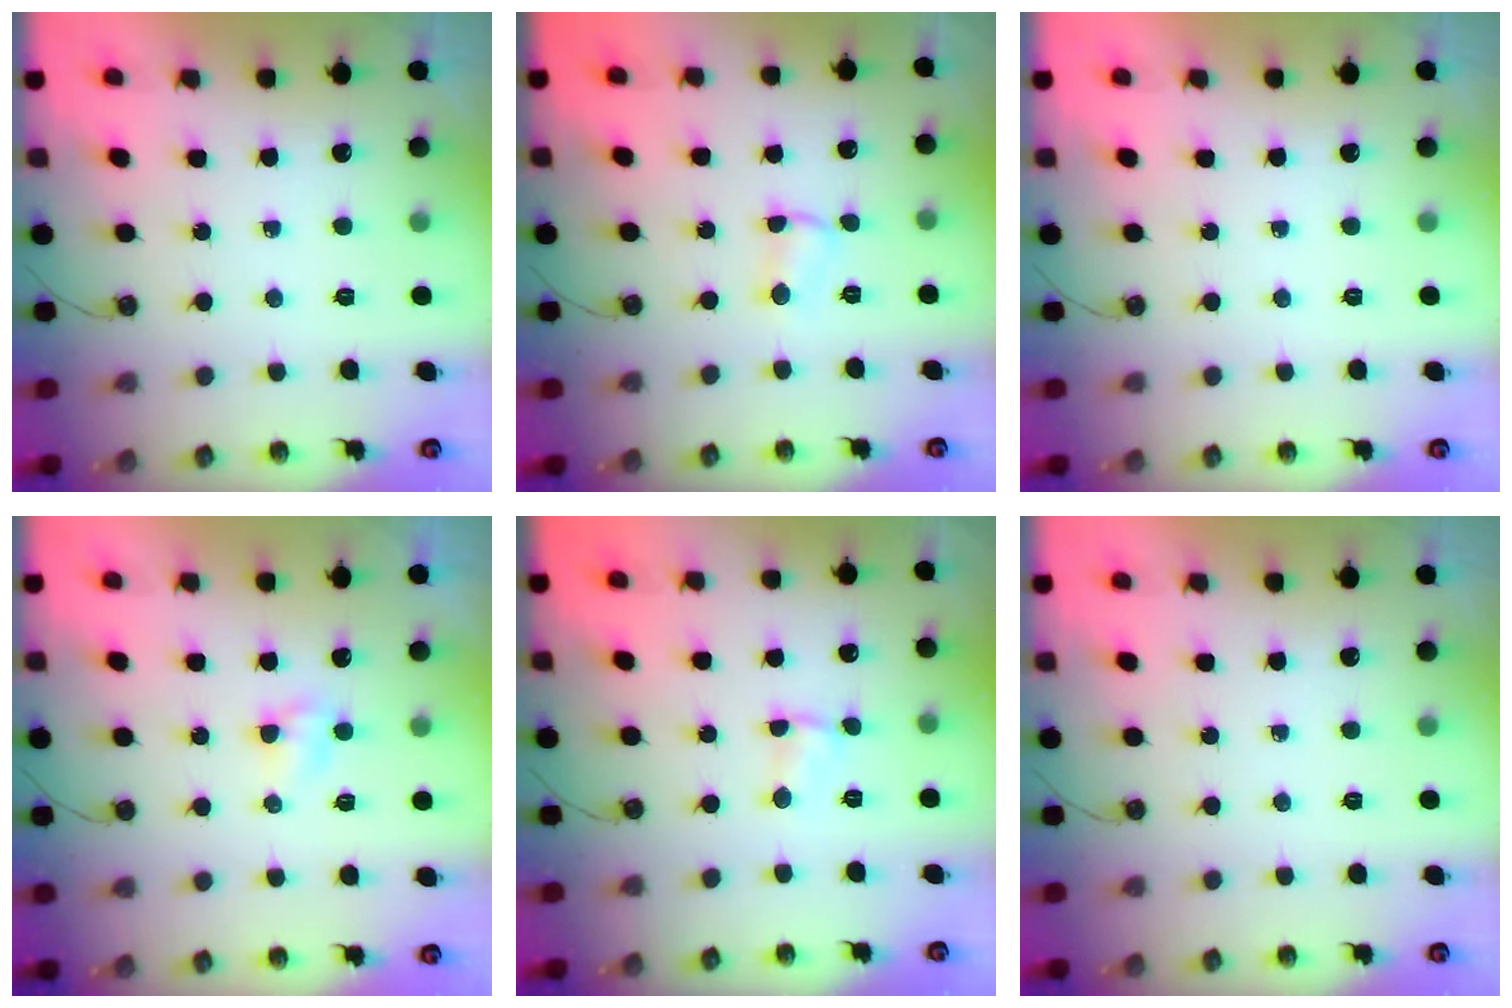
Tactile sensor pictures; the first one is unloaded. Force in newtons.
{"total": 4.1, "press": 4.1, "slide": 0.5}
{"total": 0.0}
{"total": 4.8, "press": 3.0, "slide": 3.8}
{"total": 1.5, "press": 1.5, "slide": 0.1}
{"total": 0.0}